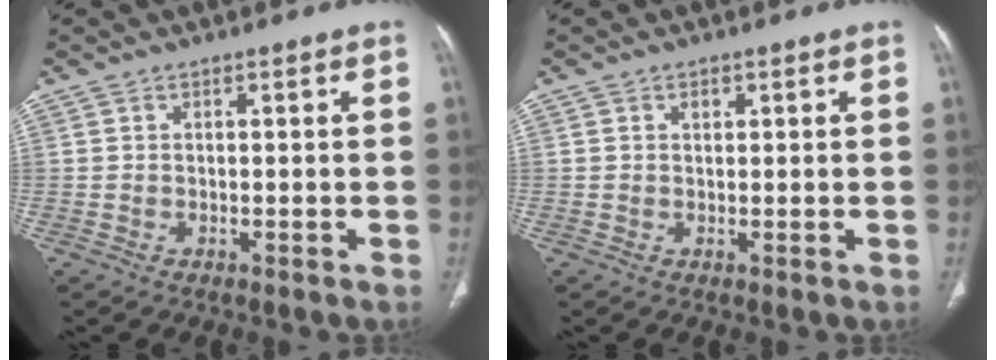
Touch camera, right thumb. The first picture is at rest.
{"total": 1.1, "force": [0.5, 0.8, 0.6], "torque": [-0.004, -0.001, 0.008]}